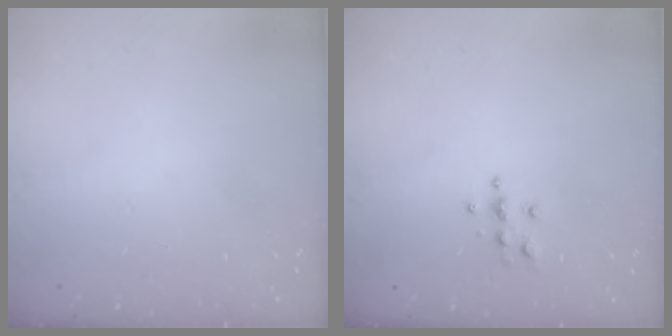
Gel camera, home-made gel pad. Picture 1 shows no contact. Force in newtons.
{"total": 4.0, "press": 3.9, "slide": 0.4}